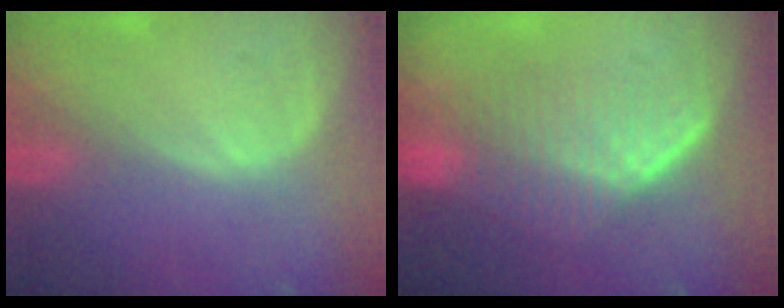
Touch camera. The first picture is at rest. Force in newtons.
{"total": 7.4, "press": 7.2, "slide": 1.7}